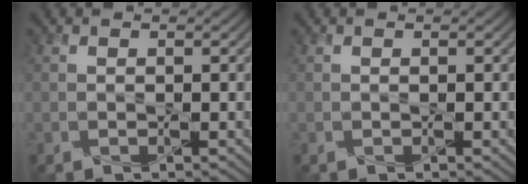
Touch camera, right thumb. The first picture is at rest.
{"total": 0.0}